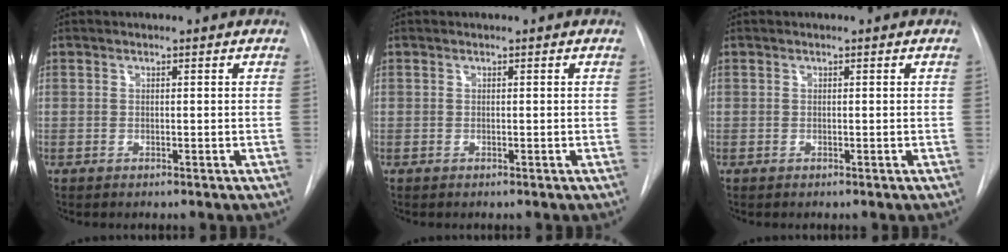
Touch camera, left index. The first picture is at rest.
{"total": 0.0}
{"total": 0.0}